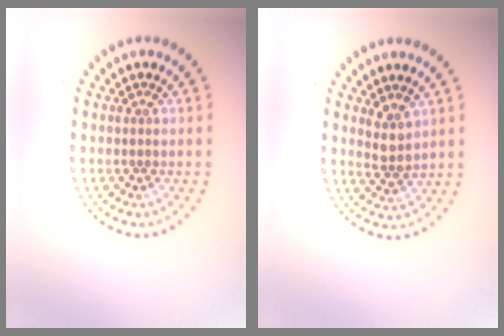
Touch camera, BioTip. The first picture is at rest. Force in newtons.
{"total": 2.0, "press": 1.8, "slide": 1.0}